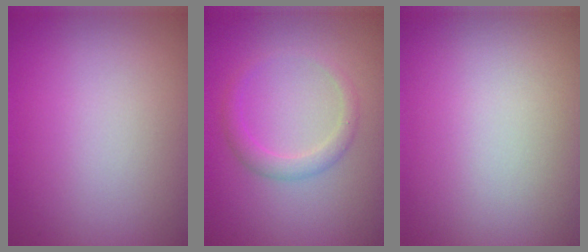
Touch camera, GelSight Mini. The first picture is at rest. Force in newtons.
{"total": 1.9, "press": 1.9, "slide": 0.2}
{"total": 0.0}